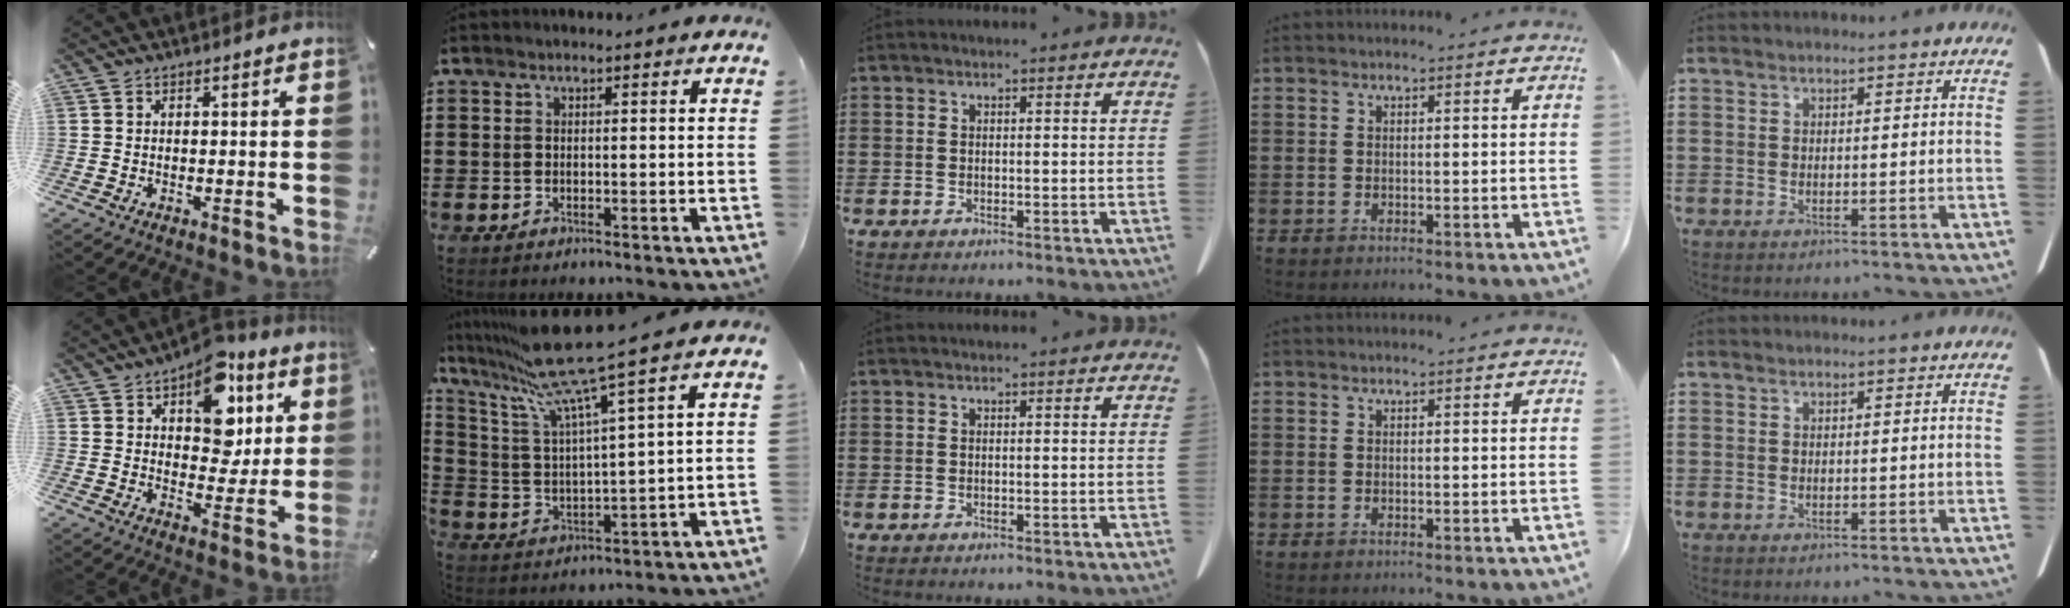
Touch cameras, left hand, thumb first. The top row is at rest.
{"thumb": {"total": 14.7, "force": [7.3, 9.5, 8.5], "torque": [-0.122, -0.034, 0.130]}, "index": {"total": 11.9, "force": [9.0, 0.0, 7.8], "torque": [-0.191, -0.043, 0.148]}}